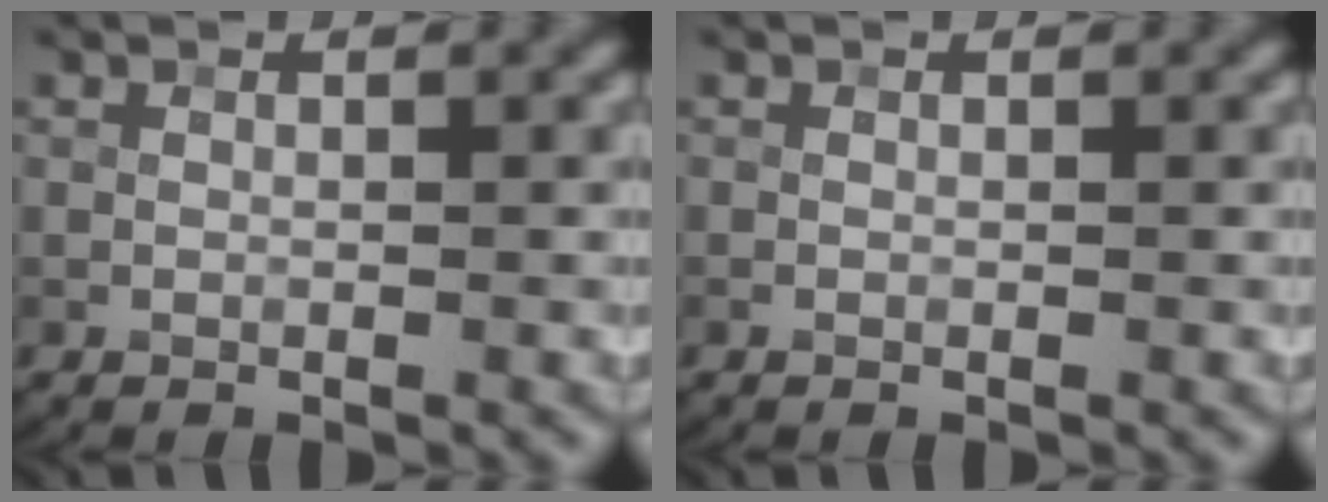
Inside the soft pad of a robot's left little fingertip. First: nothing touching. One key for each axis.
{"total": 0.0}